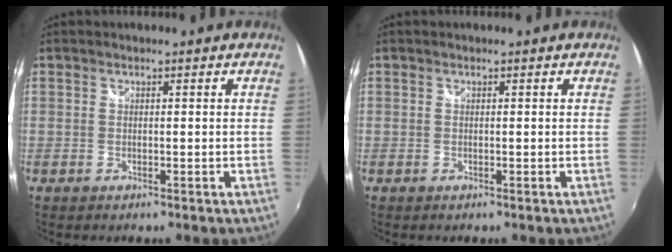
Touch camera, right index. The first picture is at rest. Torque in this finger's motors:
{"motor_torque": [-0.02, 0.02, 0.00, -0.01]}